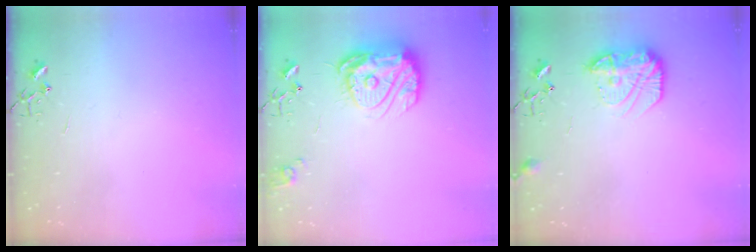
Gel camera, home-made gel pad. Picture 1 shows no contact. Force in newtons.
{"total": 17.3, "press": 17.2, "slide": 1.9}
{"total": 13.9, "press": 13.8, "slide": 0.8}